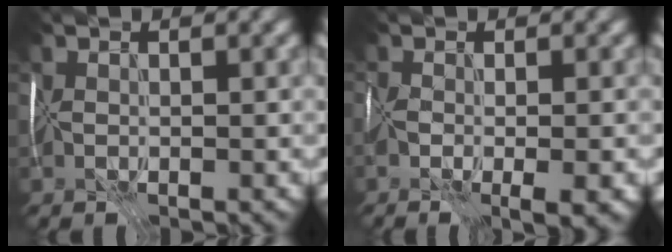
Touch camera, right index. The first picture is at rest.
{"total": 4.4, "force": [-1.8, 1.5, 3.8], "torque": [-0.057, -0.011, -0.022]}